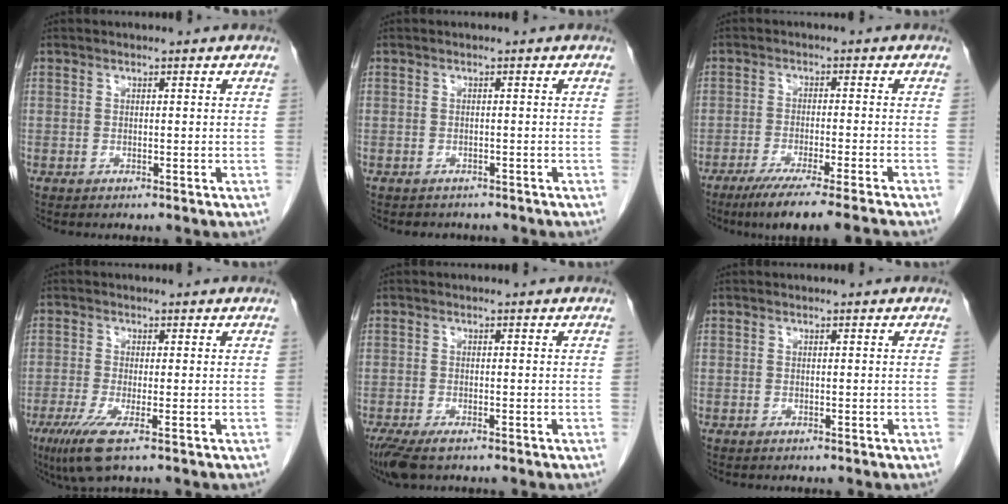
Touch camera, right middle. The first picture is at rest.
{"total": 3.6, "force": [-3.1, 1.6, 0.7], "torque": [-0.015, 0.001, -0.037]}
{"total": 10.8, "force": [-8.9, -1.4, 6.0], "torque": [-0.073, -0.035, -0.138]}
{"total": 5.2, "force": [-2.6, 0.4, 4.5], "torque": [-0.093, -0.019, -0.048]}
{"total": 4.7, "force": [-3.2, 1.3, 3.1], "torque": [-0.061, -0.014, -0.056]}
{"total": 0.0}